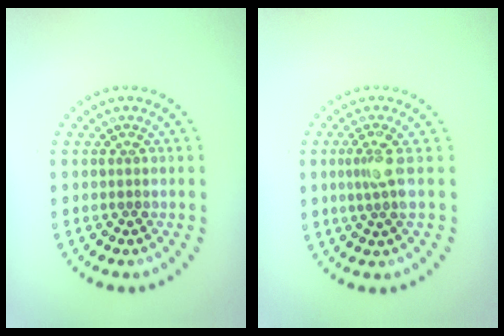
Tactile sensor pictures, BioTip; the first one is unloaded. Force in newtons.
{"total": 2.0, "press": 1.6, "slide": 1.3}